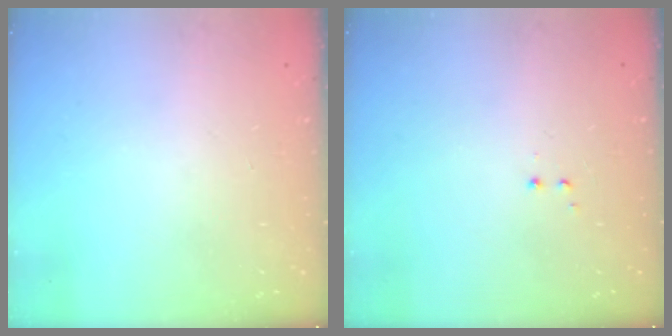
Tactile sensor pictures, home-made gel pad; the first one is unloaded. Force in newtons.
{"total": 1.2, "press": 1.1, "slide": 0.6}